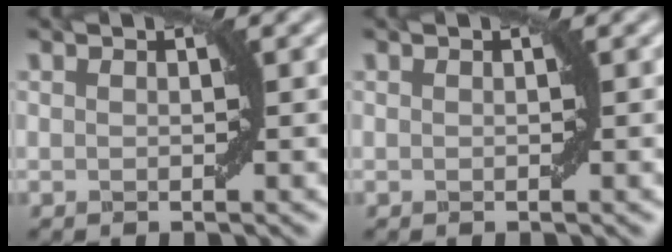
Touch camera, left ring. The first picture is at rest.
{"total": 0.0}